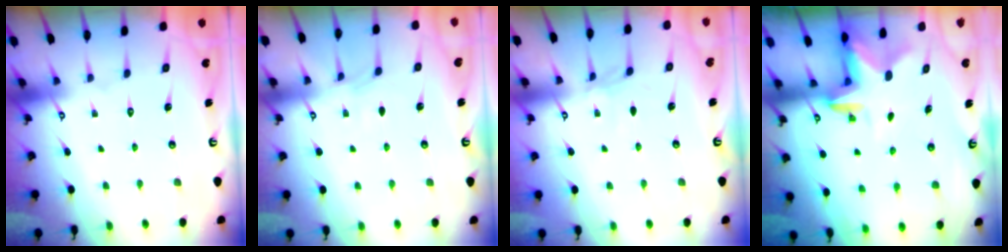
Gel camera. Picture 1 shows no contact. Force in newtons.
{"total": 5.2, "press": 5.2, "slide": 0.3}
{"total": 2.8, "press": 2.7, "slide": 0.4}
{"total": 2.4, "press": 2.4, "slide": 0.4}